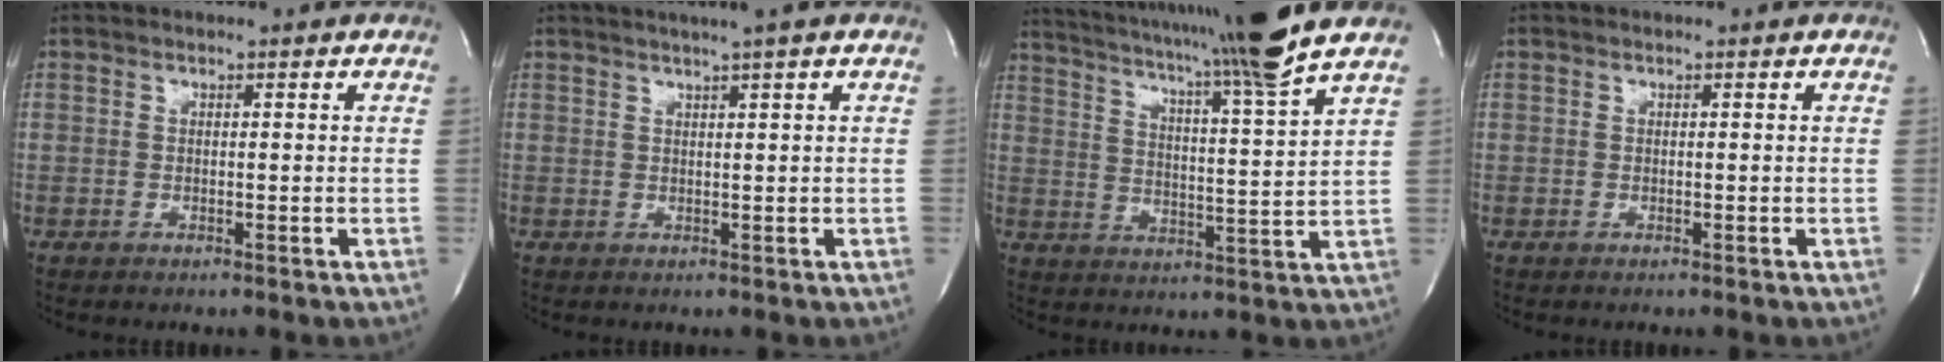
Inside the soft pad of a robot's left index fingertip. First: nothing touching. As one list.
[{"total": 3.6, "force": [2.6, -0.9, 2.3], "torque": [-0.036, 0.007, 0.042]}, {"total": 18.3, "force": [15.2, -2.0, 10.0], "torque": [-0.174, -0.036, 0.214]}, {"total": 0.0}]